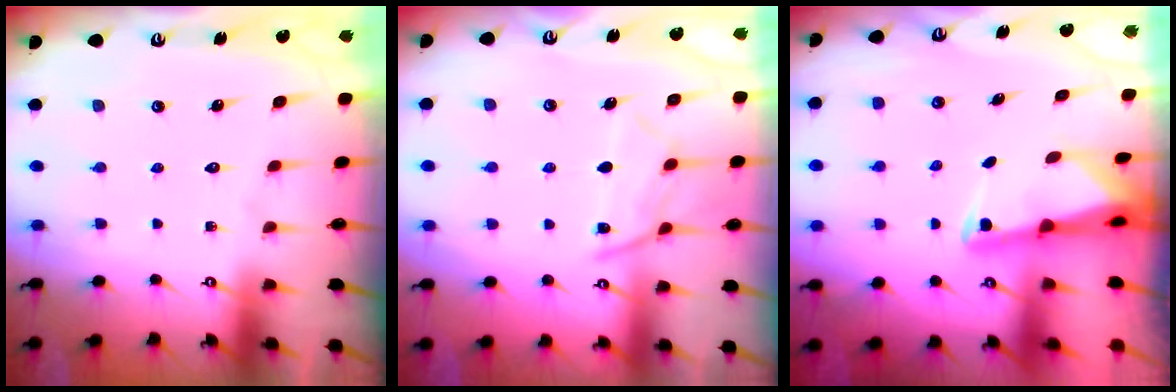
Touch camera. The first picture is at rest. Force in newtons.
{"total": 10.0, "press": 9.9, "slide": 0.9}
{"total": 2.2, "press": 2.1, "slide": 0.5}